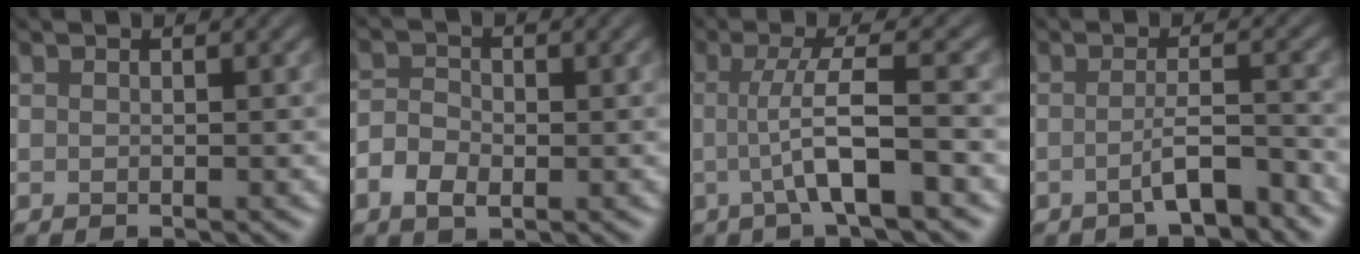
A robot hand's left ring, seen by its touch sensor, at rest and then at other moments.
{"total": 2.7, "force": [-0.9, 1.7, 2.0], "torque": [-0.037, -0.002, -0.020]}
{"total": 5.6, "force": [-0.8, 0.9, 5.4], "torque": [-0.091, 0.004, -0.021]}
{"total": 3.1, "force": [-1.5, 0.5, 2.6], "torque": [-0.042, 0.009, -0.032]}